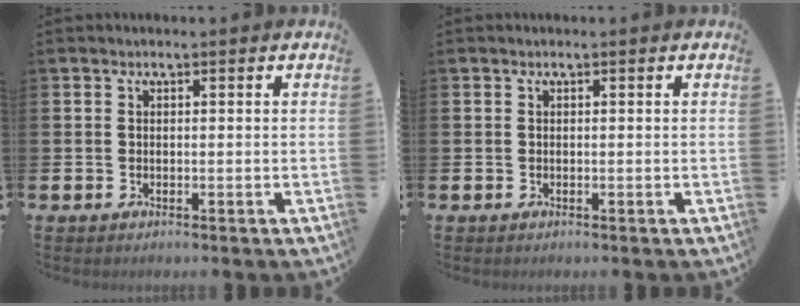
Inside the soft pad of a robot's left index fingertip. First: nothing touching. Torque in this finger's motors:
{"motor_torque": [-0.06, -0.03, -0.02, 0.01]}